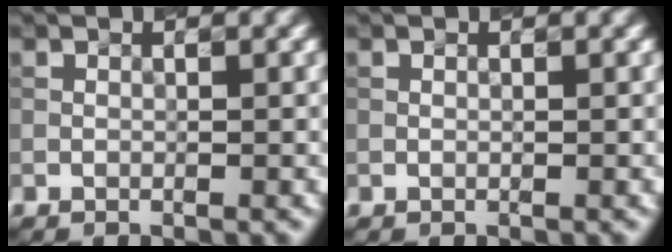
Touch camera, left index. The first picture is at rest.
{"total": 0.0}